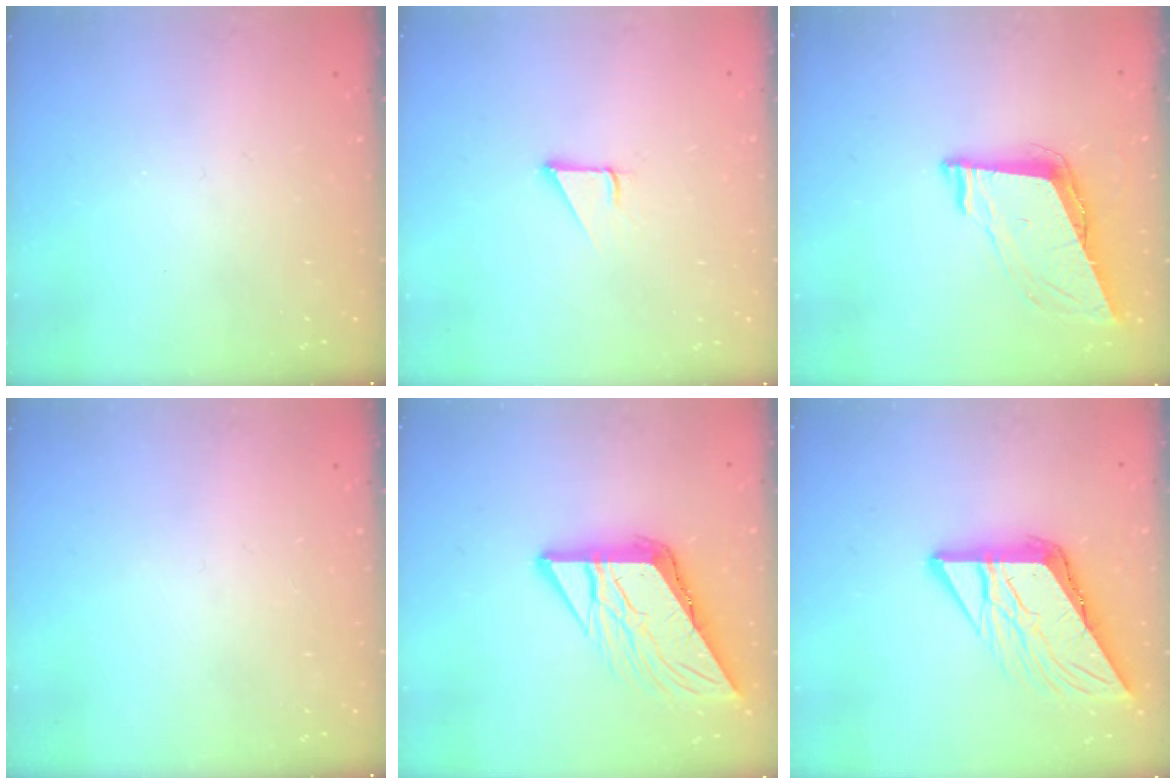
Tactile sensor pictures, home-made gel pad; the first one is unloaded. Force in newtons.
{"total": 1.6, "press": 1.6, "slide": 0.2}
{"total": 9.3, "press": 8.8, "slide": 3.2}
{"total": 0.0}
{"total": 11.2, "press": 11.2, "slide": 1.1}
{"total": 11.2, "press": 11.2, "slide": 1.1}